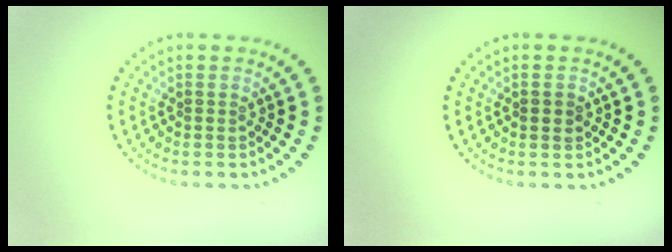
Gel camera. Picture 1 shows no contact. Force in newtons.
{"total": 1.2, "press": 1.2, "slide": 0.0}